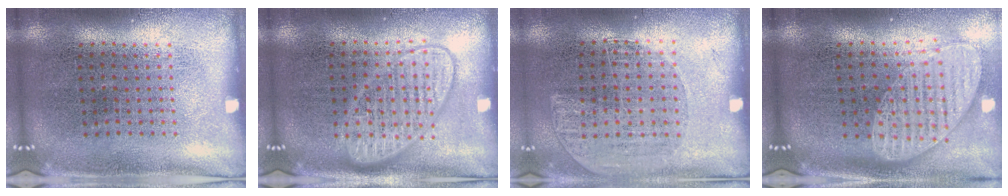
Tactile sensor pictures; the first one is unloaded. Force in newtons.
{"total": 3.1, "press": 3.0, "slide": 0.4}
{"total": 1.2, "press": 1.1, "slide": 0.5}
{"total": 1.8, "press": 1.5, "slide": 1.1}